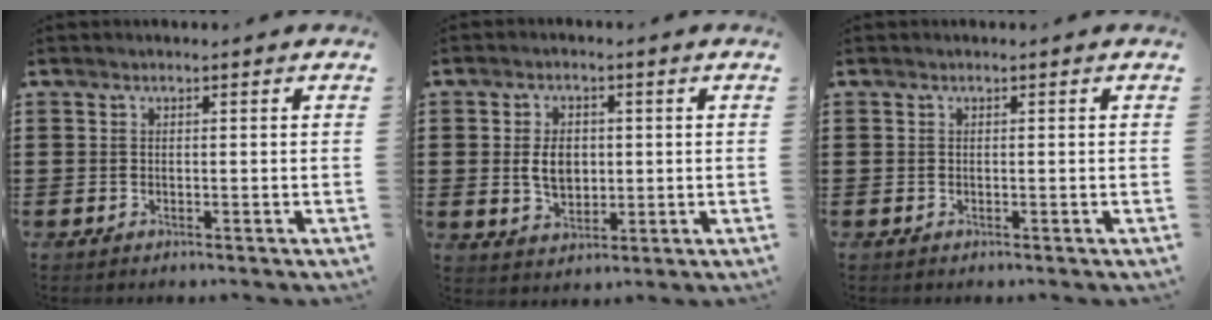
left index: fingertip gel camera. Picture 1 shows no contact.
{"total": 5.2, "force": [0.4, 3.4, 3.9], "torque": [-0.073, 0.003, -0.001]}
{"total": 0.0}